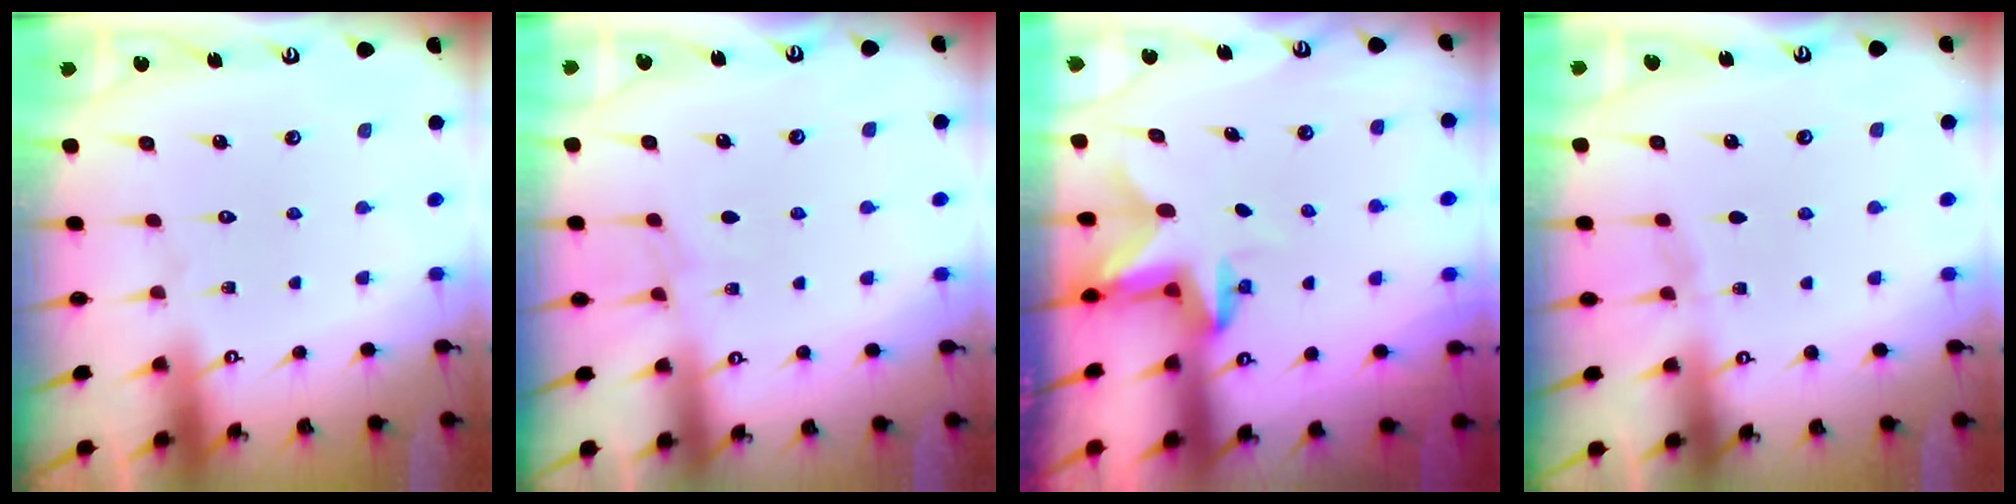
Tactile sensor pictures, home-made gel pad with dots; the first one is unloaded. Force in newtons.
{"total": 3.4, "press": 3.4, "slide": 0.5}
{"total": 2.8, "press": 2.7, "slide": 0.5}
{"total": 1.5, "press": 1.4, "slide": 0.3}